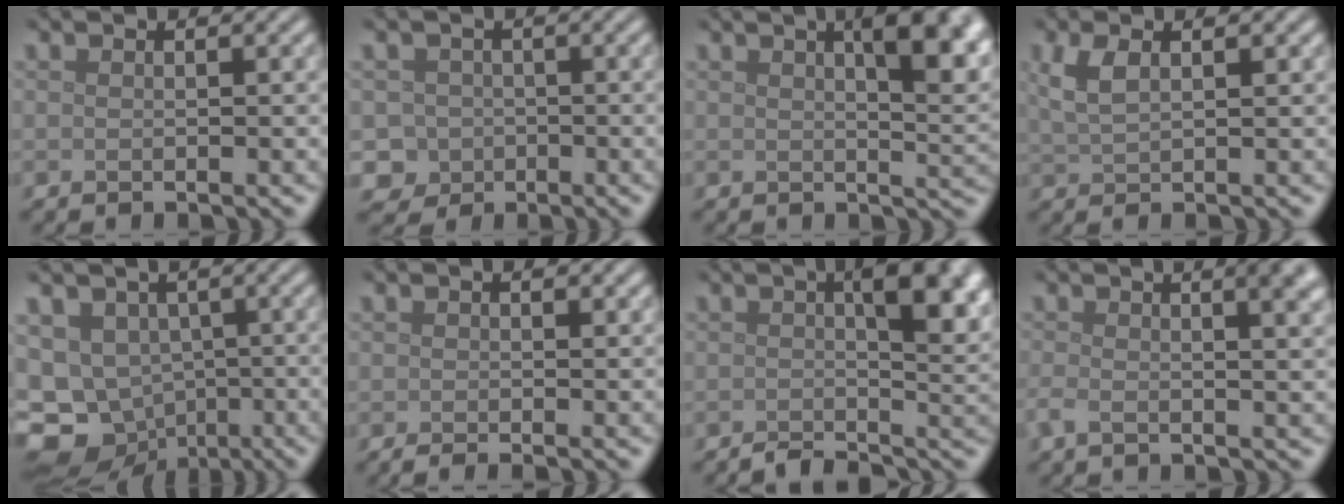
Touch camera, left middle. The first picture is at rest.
{"total": 3.8, "force": [-1.6, 3.4, 0.2], "torque": [0.020, -0.003, -0.035]}
{"total": 8.1, "force": [3.1, 3.1, 6.7], "torque": [-0.059, 0.016, 0.039]}
{"total": 3.0, "force": [1.3, 1.0, 2.5], "torque": [-0.053, 0.004, 0.026]}
{"total": 12.0, "force": [-4.4, 10.0, 4.9], "torque": [-0.099, -0.044, -0.072]}
{"total": 1.8, "force": [-0.3, 0.4, 1.7], "torque": [-0.022, -0.003, -0.006]}
{"total": 6.7, "force": [0.0, 2.4, 6.2], "torque": [-0.075, 0.006, -0.010]}
{"total": 6.6, "force": [1.0, 2.9, 5.8], "torque": [-0.062, 0.015, 0.001]}